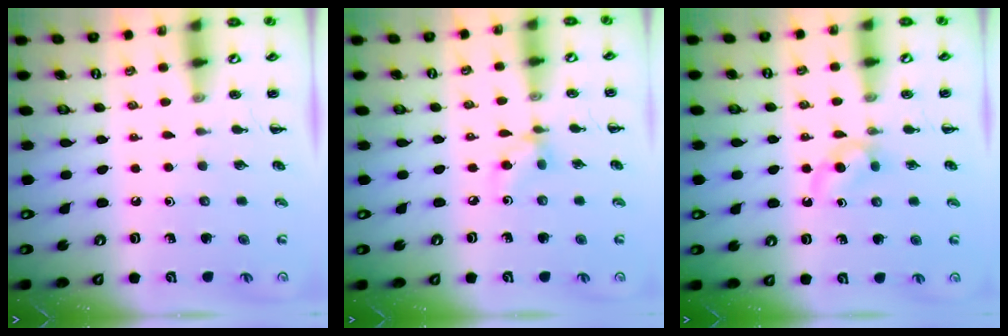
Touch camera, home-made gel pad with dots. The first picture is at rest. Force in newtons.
{"total": 5.0, "press": 4.9, "slide": 0.6}
{"total": 3.0, "press": 2.8, "slide": 1.1}